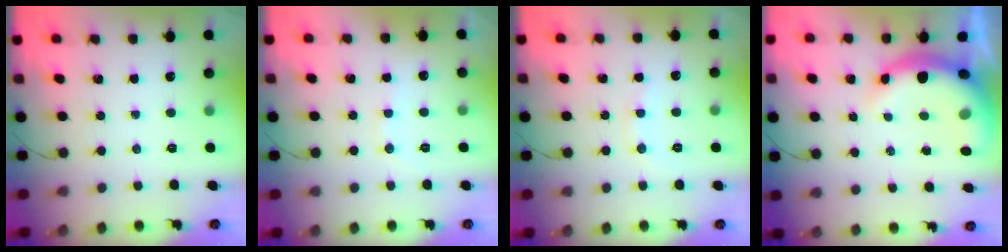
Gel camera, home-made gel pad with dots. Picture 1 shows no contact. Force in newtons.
{"total": 6.8, "press": 6.7, "slide": 1.2}
{"total": 7.6, "press": 7.4, "slide": 1.7}
{"total": 10.9, "press": 10.6, "slide": 2.5}